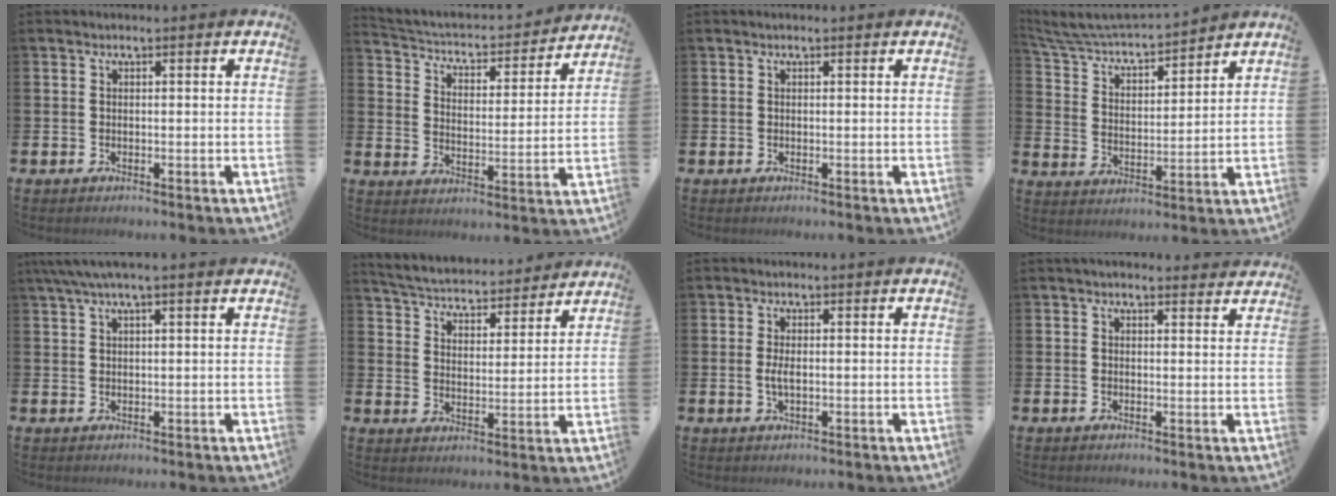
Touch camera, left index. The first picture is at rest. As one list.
[{"total": 4.0, "force": [3.6, 1.5, 1.1], "torque": [-0.047, -0.035, 0.050]}, {"total": 0.0}, {"total": 5.6, "force": [5.4, 1.1, 1.1], "torque": [-0.051, -0.044, 0.089]}, {"total": 3.3, "force": [2.3, 0.3, 2.3], "torque": [-0.055, 0.005, 0.043]}, {"total": 4.9, "force": [4.8, 0.9, 0.5], "torque": [-0.036, -0.042, 0.079]}, {"total": 2.2, "force": [0.0, 0.8, 2.0], "torque": [-0.031, -0.002, -0.004]}, {"total": 2.0, "force": [1.9, 0.5, 0.4], "torque": [-0.002, -0.008, 0.033]}]